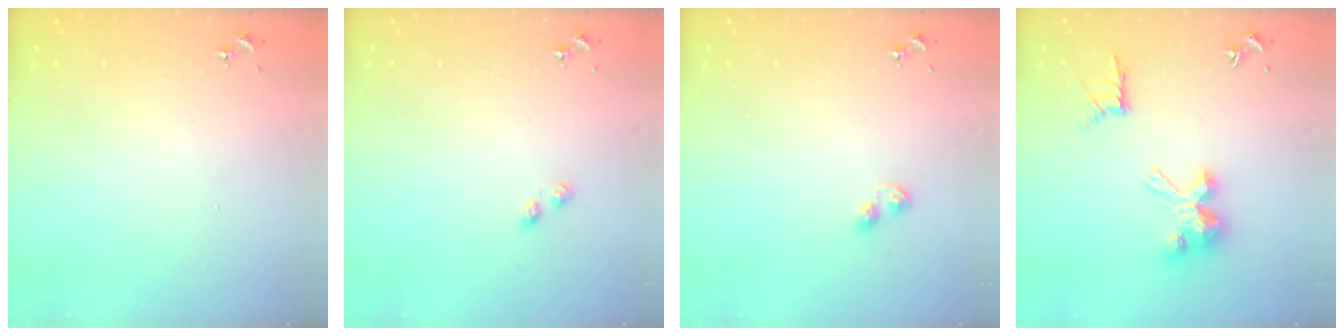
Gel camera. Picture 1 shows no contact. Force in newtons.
{"total": 2.8, "press": 2.8, "slide": 0.4}
{"total": 3.7, "press": 3.7, "slide": 0.4}
{"total": 12.1, "press": 12.1, "slide": 0.1}